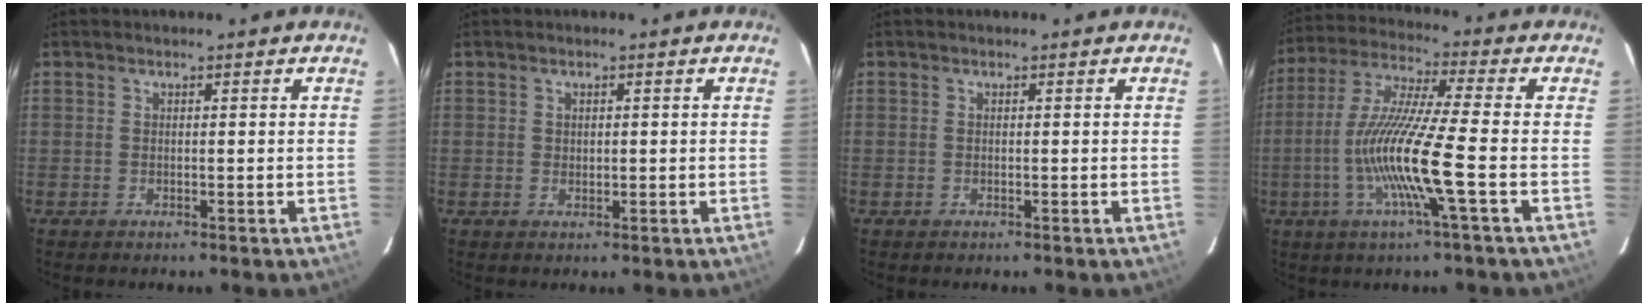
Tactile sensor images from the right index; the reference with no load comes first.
{"total": 0.9, "force": [0.2, 0.8, 0.4], "torque": [-0.005, 0.003, 0.004]}
{"total": 0.0}
{"total": 14.2, "force": [-4.0, -0.9, 13.6], "torque": [-0.273, -0.007, -0.081]}